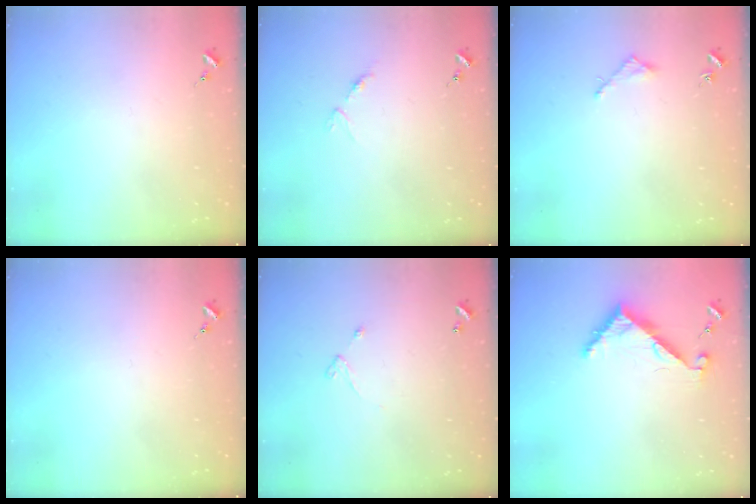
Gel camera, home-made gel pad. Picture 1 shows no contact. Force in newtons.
{"total": 3.0, "press": 2.9, "slide": 0.4}
{"total": 2.0, "press": 2.0, "slide": 0.1}
{"total": 0.0}
{"total": 4.7, "press": 4.7, "slide": 0.3}
{"total": 7.5, "press": 7.5, "slide": 0.1}